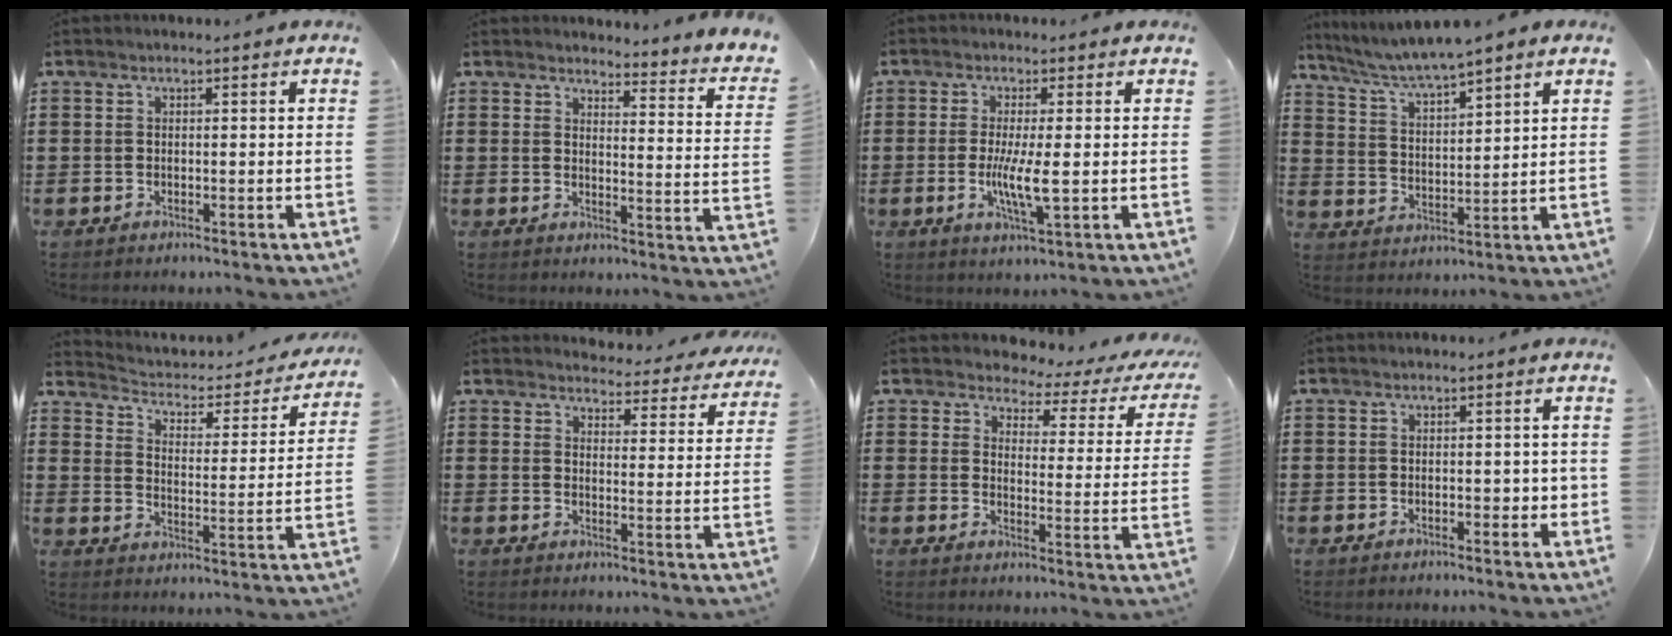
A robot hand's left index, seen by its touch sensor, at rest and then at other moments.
{"total": 3.0, "force": [2.9, 0.1, 1.0], "torque": [-0.029, -0.027, 0.043]}
{"total": 5.8, "force": [-0.5, 0.7, 5.8], "torque": [-0.109, -0.009, -0.010]}
{"total": 5.2, "force": [4.7, -0.3, 2.1], "torque": [-0.061, -0.028, 0.078]}
{"total": 2.3, "force": [1.9, 1.1, 0.9], "torque": [-0.034, -0.020, 0.022]}
{"total": 3.9, "force": [3.8, 0.4, 0.4], "torque": [-0.022, -0.031, 0.063]}
{"total": 2.9, "force": [2.3, 1.4, 0.9], "torque": [-0.037, -0.014, 0.031]}
{"total": 2.0, "force": [-0.2, 0.9, 1.8], "torque": [-0.025, 0.001, -0.008]}